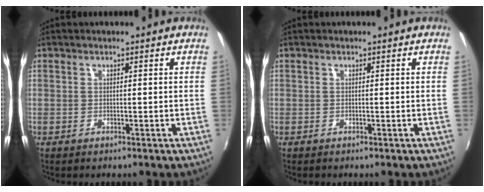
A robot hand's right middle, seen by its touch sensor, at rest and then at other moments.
{"total": 0.0}